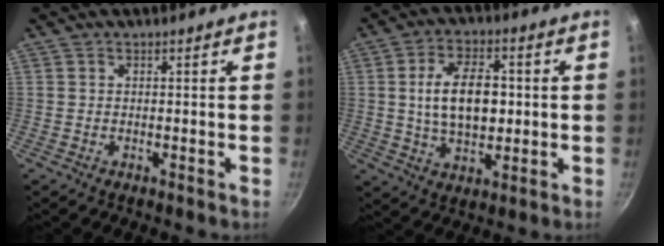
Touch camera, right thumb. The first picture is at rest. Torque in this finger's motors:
{"motor_torque": [-0.62, 1.06, 0.28, -0.01, 0.08]}